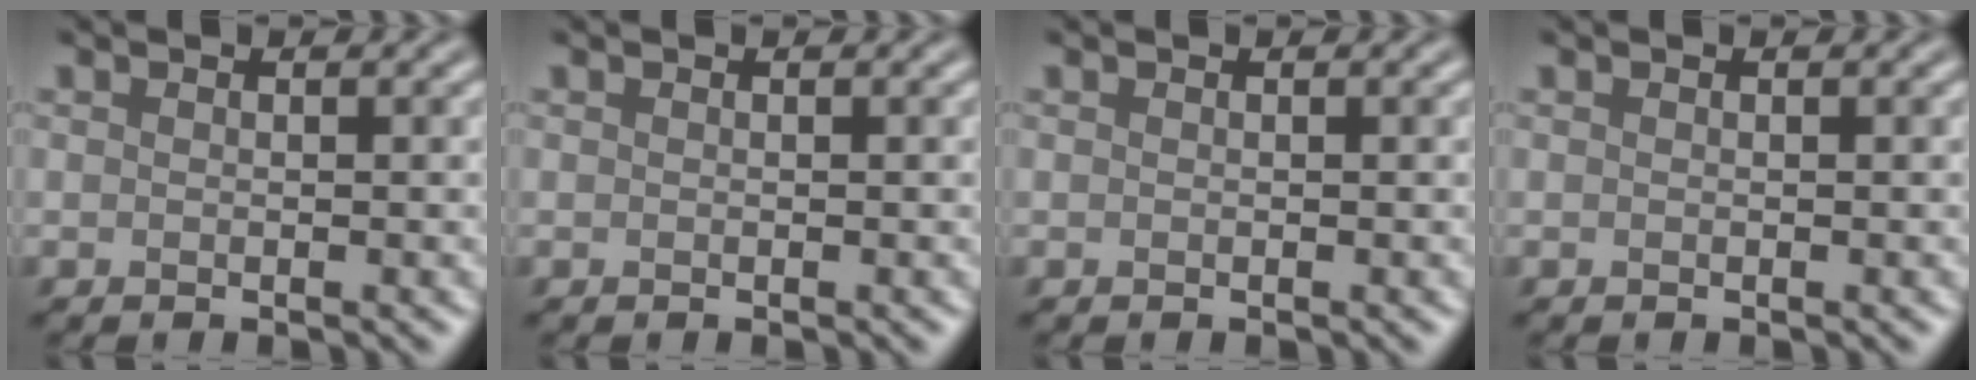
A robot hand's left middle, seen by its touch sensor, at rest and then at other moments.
{"total": 0.0}
{"total": 0.0}
{"total": 0.0}